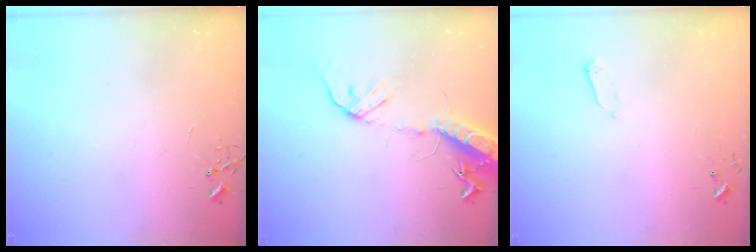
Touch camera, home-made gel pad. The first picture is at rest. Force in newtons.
{"total": 16.2, "press": 15.8, "slide": 3.6}
{"total": 2.4, "press": 2.4, "slide": 0.4}